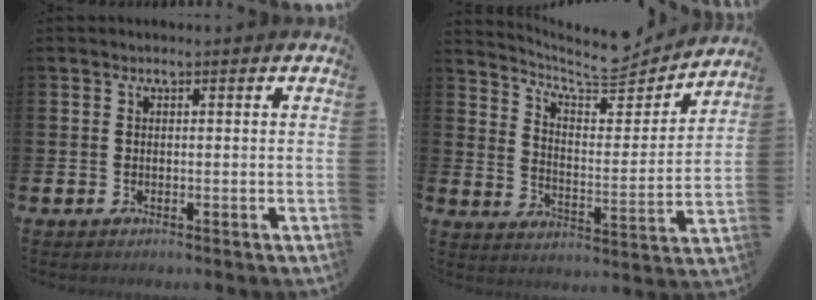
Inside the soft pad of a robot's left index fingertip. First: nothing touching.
{"total": 7.5, "force": [6.9, 1.9, 2.4], "torque": [-0.067, -0.057, 0.114]}